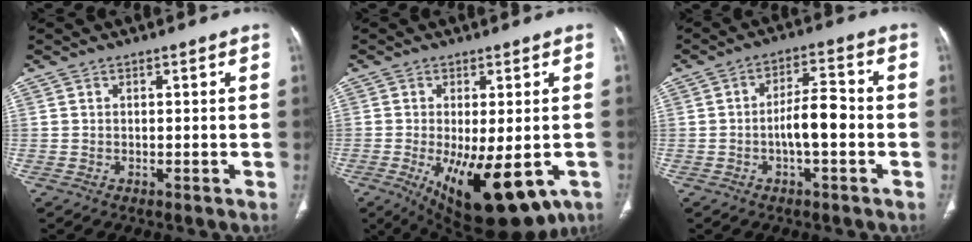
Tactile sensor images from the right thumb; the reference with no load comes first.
{"total": 17.6, "force": [-6.5, 7.3, 14.7], "torque": [-0.202, -0.019, -0.077]}
{"total": 7.4, "force": [-1.6, 2.7, 6.7], "torque": [-0.111, 0.026, -0.032]}